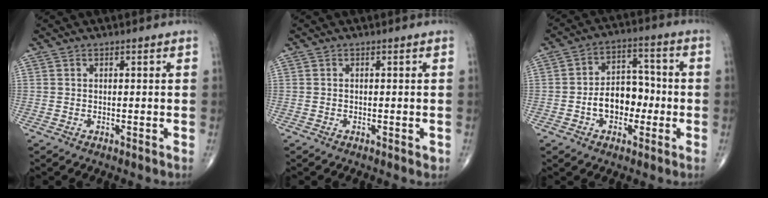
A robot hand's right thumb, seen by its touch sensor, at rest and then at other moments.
{"total": 0.7, "force": [-0.2, 0.4, 0.5], "torque": [-0.008, -0.001, -0.004]}
{"total": 9.9, "force": [-2.2, 6.8, 6.8], "torque": [-0.077, 0.039, -0.042]}